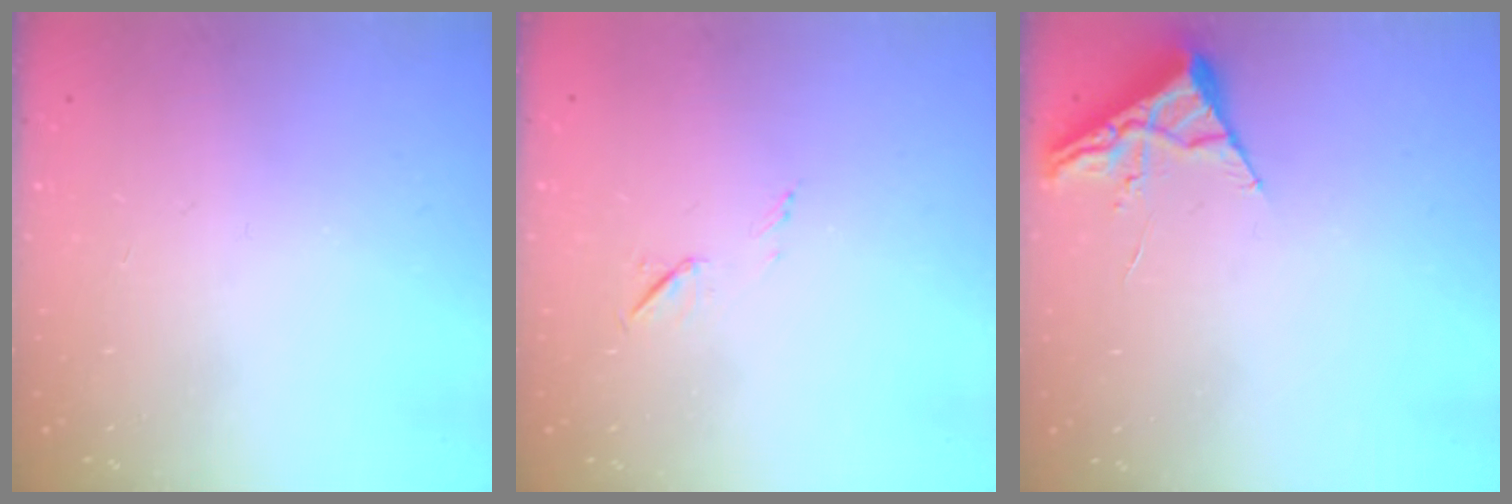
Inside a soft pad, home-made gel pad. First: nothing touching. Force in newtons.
{"total": 5.5, "press": 5.3, "slide": 1.5}
{"total": 3.7, "press": 3.6, "slide": 0.5}